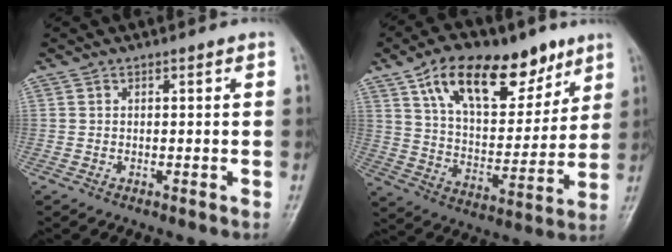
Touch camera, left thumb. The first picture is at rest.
{"total": 21.2, "force": [12.3, 10.6, 13.6], "torque": [-0.174, -0.037, 0.211]}